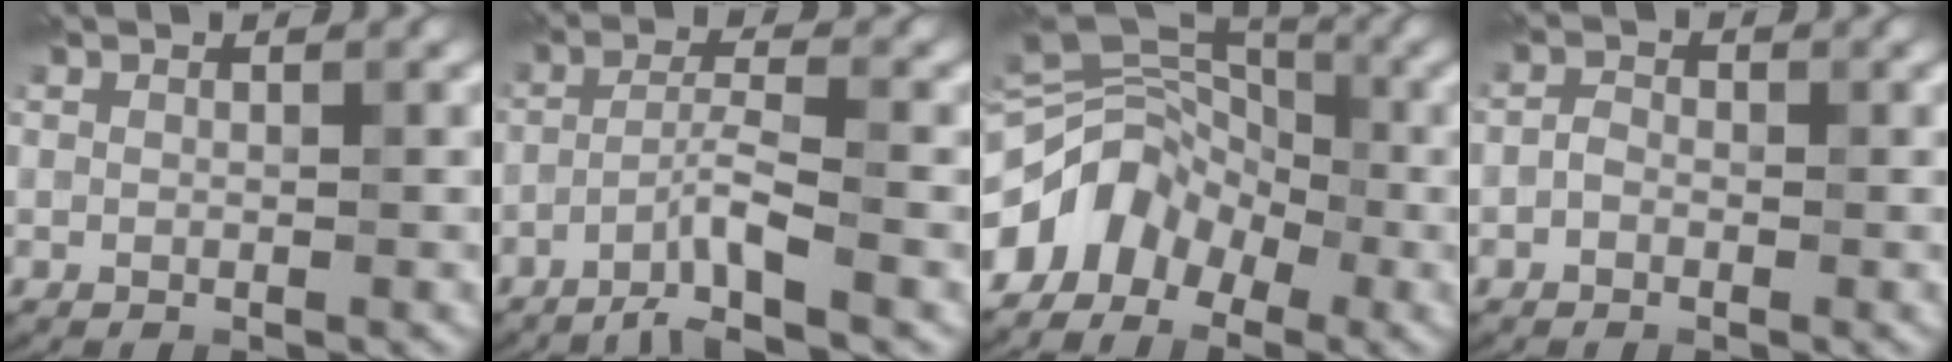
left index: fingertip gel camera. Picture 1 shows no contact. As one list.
[{"total": 3.8, "force": [-2.5, -0.1, 2.9], "torque": [-0.058, 0.011, -0.057]}, {"total": 6.8, "force": [-3.2, 4.9, 3.5], "torque": [-0.057, 0.014, -0.069]}, {"total": 1.1, "force": [-0.6, 0.8, 0.5], "torque": [-0.010, 0.008, -0.017]}]